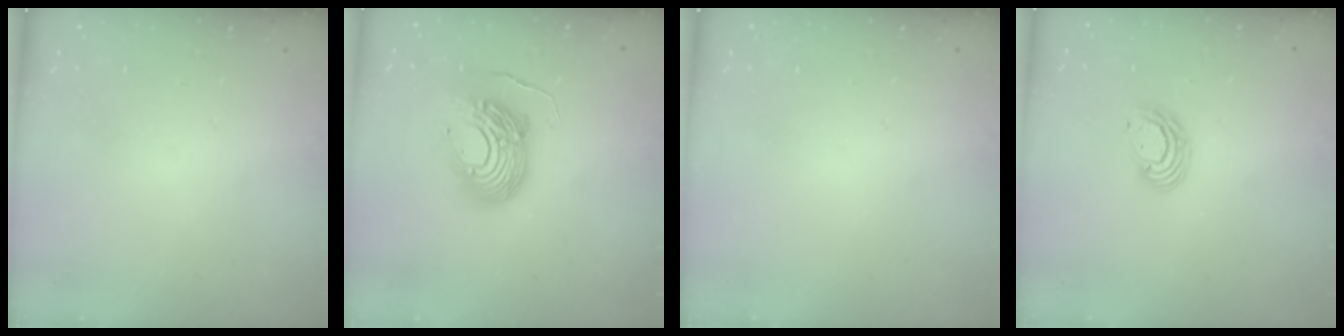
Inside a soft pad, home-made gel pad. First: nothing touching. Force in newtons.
{"total": 14.4, "press": 14.4, "slide": 1.1}
{"total": 0.0}
{"total": 6.7, "press": 6.7, "slide": 0.6}